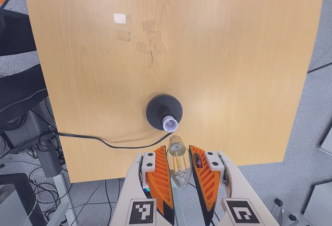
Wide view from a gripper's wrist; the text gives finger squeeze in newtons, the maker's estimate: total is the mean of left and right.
{"total": 12.9, "left": 14.2, "right": 11.7}